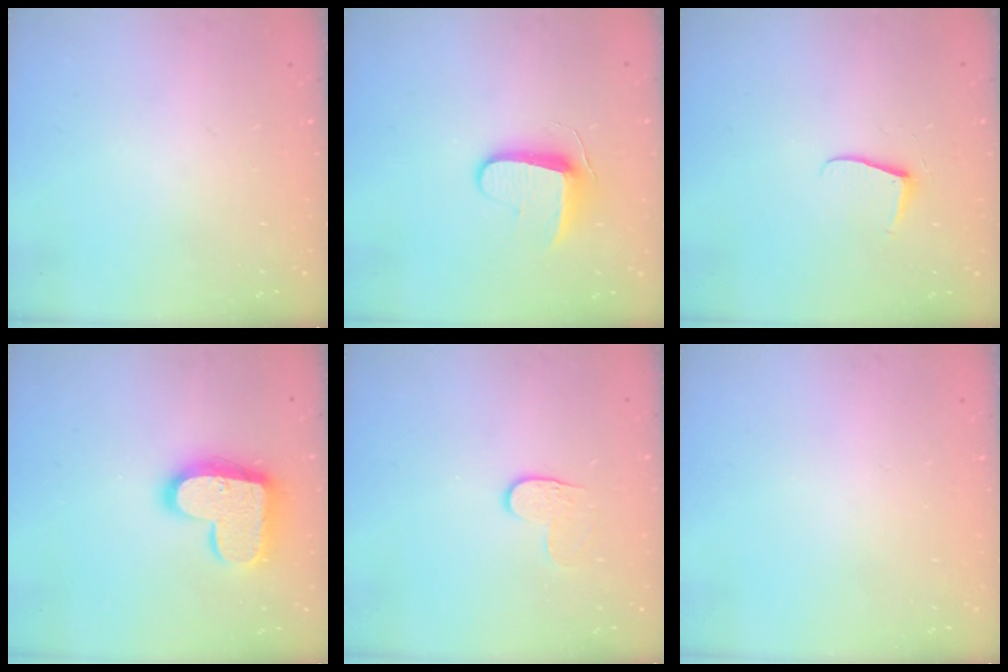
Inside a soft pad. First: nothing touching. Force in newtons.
{"total": 8.7, "press": 8.7, "slide": 0.7}
{"total": 5.5, "press": 5.5, "slide": 0.6}
{"total": 16.9, "press": 16.8, "slide": 1.1}
{"total": 3.7, "press": 3.7, "slide": 0.2}
{"total": 0.0}